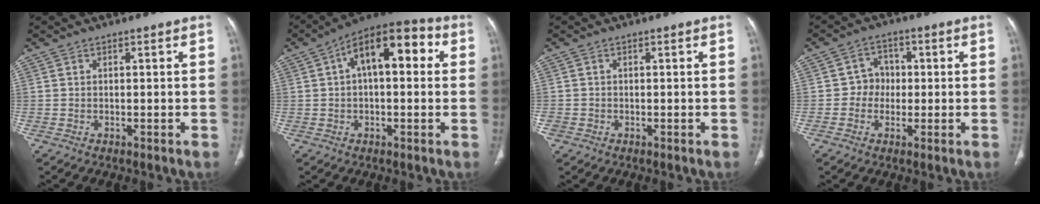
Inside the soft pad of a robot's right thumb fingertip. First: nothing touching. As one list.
[{"total": 14.2, "force": [3.5, 7.0, 11.9], "torque": [-0.161, 0.039, 0.046]}, {"total": 1.2, "force": [-0.4, 1.1, 0.3], "torque": [-0.006, 0.003, -0.006]}, {"total": 4.7, "force": [-0.2, 4.4, 1.6], "torque": [0.009, 0.014, -0.013]}]